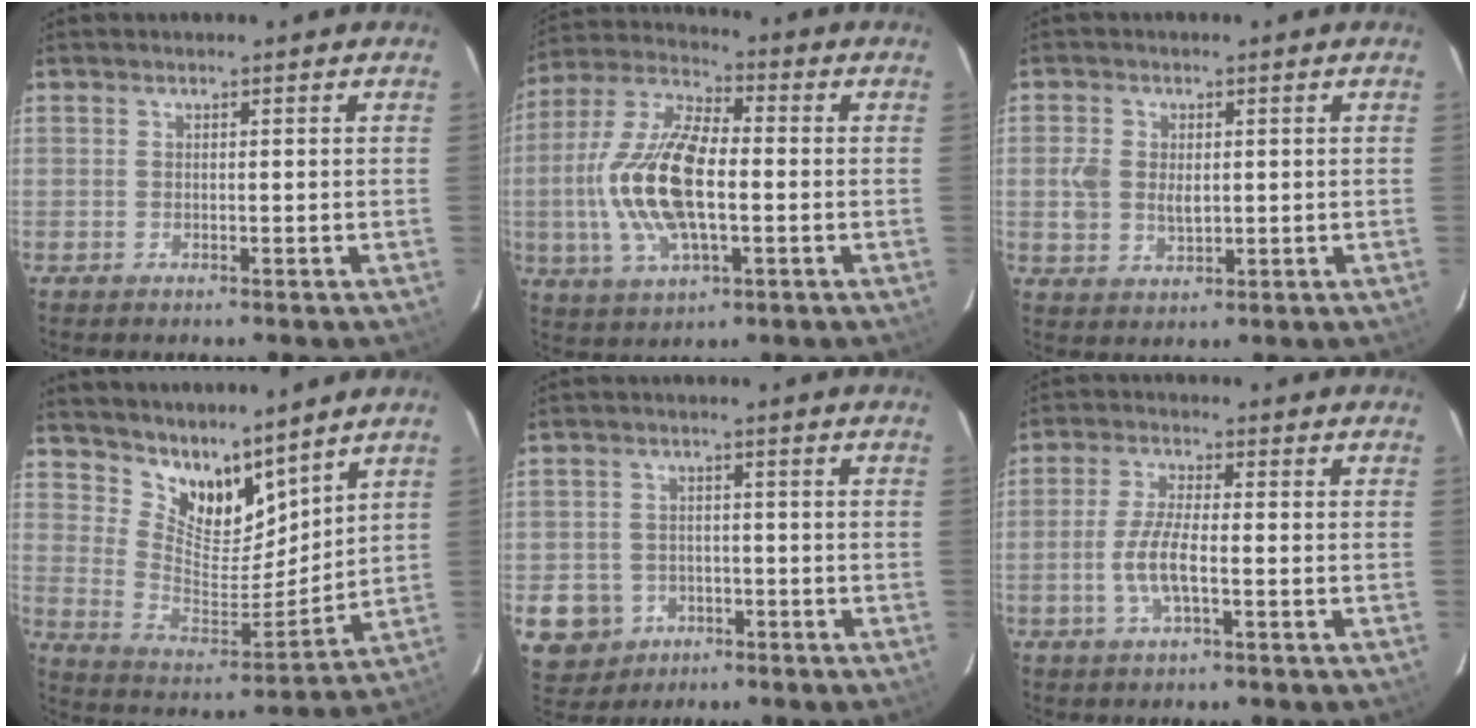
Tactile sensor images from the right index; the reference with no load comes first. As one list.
[{"total": 17.0, "force": [-1.9, 7.3, 15.2], "torque": [-0.318, 0.004, -0.038]}, {"total": 5.5, "force": [0.3, 4.0, 3.8], "torque": [-0.080, 0.002, 0.006]}, {"total": 12.7, "force": [10.6, 5.2, 4.8], "torque": [-0.098, -0.011, 0.204]}, {"total": 8.6, "force": [-3.4, 7.6, 2.2], "torque": [-0.079, 0.013, -0.041]}, {"total": 6.2, "force": [-1.8, 1.6, 5.7], "torque": [-0.119, -0.002, -0.036]}]